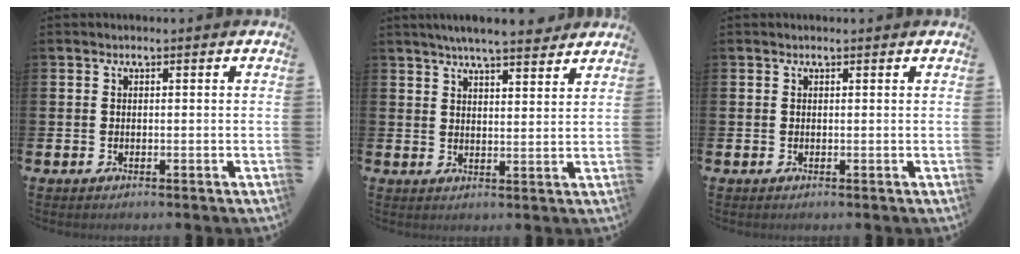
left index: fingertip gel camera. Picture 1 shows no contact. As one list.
[{"total": 5.5, "force": [5.3, 0.3, 1.6], "torque": [-0.034, -0.026, 0.093]}, {"total": 0.0}]